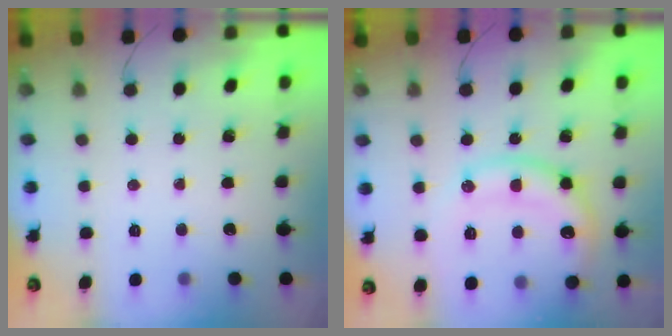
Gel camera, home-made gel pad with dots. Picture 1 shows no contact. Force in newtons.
{"total": 16.3, "press": 16.2, "slide": 1.7}